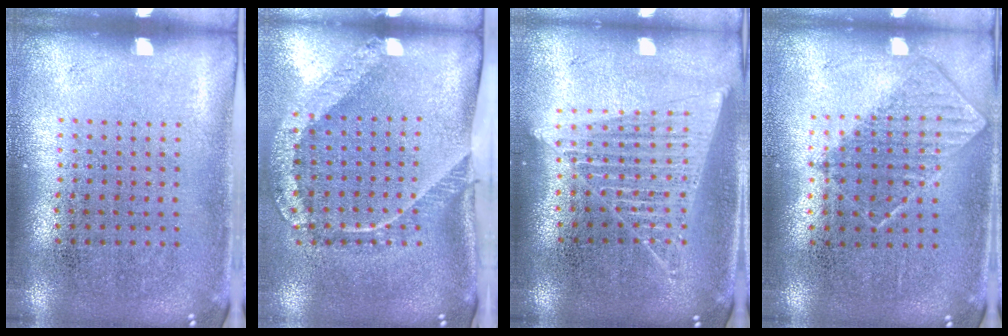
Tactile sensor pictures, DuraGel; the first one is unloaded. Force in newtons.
{"total": 2.4, "press": 1.6, "slide": 1.8}
{"total": 1.7, "press": 1.6, "slide": 0.7}
{"total": 0.7, "press": 0.7, "slide": 0.2}